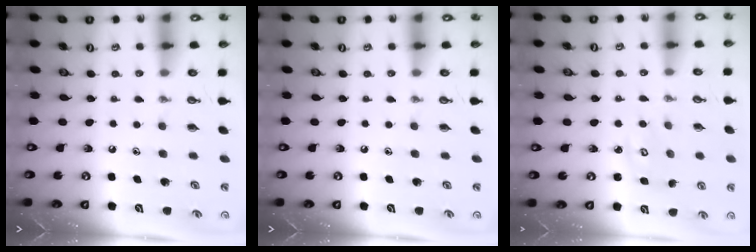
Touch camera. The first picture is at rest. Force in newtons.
{"total": 0.0}
{"total": 3.5, "press": 3.5, "slide": 0.4}